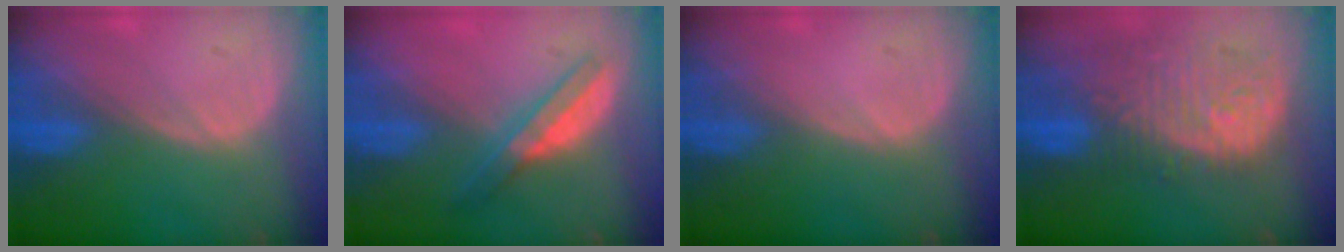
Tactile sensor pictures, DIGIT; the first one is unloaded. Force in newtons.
{"total": 5.0, "press": 4.9, "slide": 0.9}
{"total": 0.0}
{"total": 12.3, "press": 10.8, "slide": 5.9}